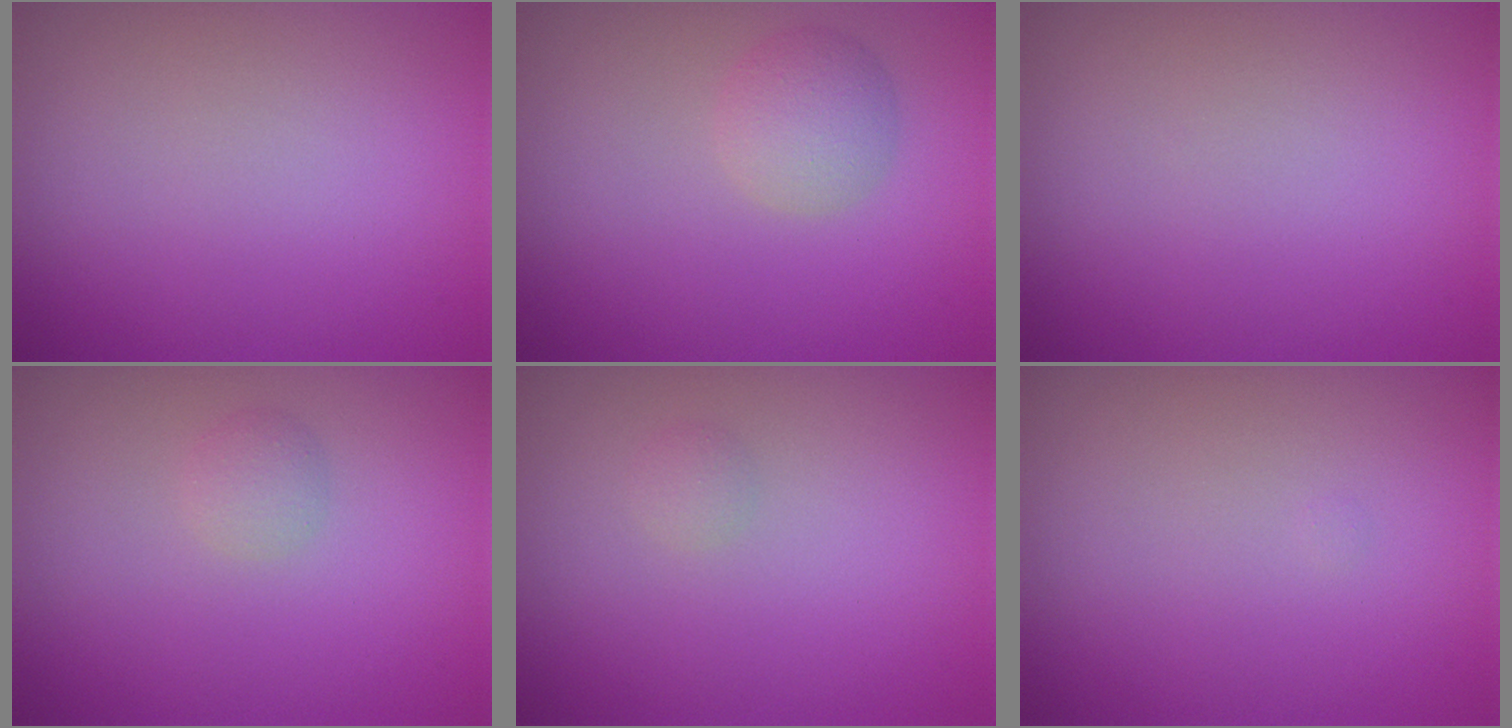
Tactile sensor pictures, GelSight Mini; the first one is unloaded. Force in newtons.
{"total": 2.4, "press": 2.4, "slide": 0.1}
{"total": 0.0}
{"total": 1.1, "press": 1.1, "slide": 0.1}
{"total": 0.7, "press": 0.7, "slide": 0.0}
{"total": 0.0}